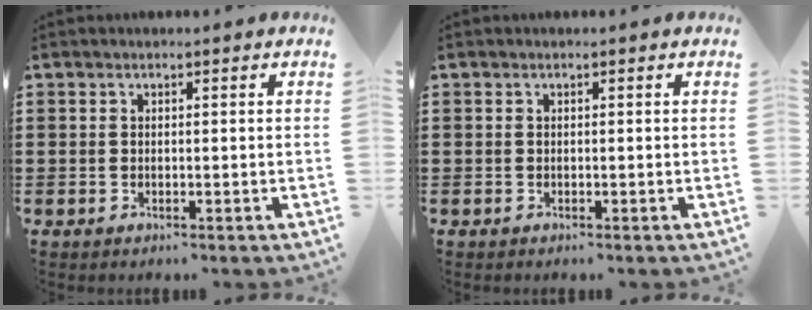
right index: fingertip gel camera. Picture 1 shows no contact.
{"total": 0.0}